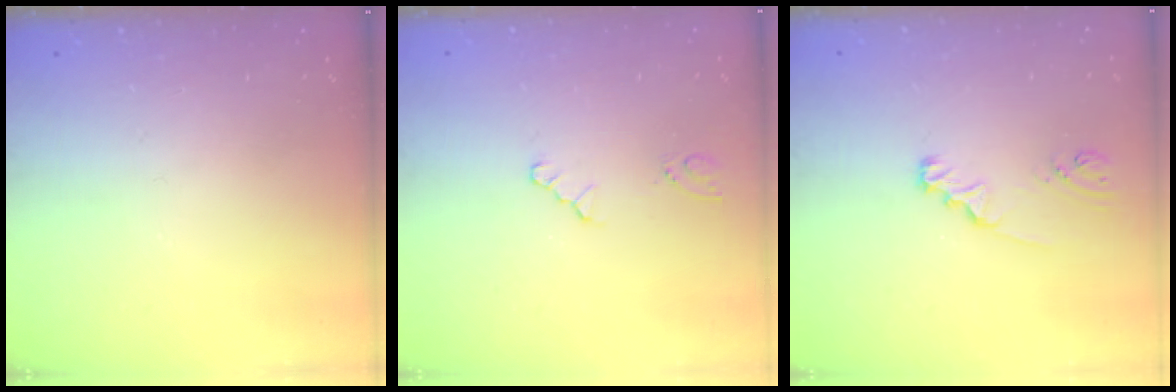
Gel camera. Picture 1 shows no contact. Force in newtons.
{"total": 1.3, "press": 1.2, "slide": 0.2}
{"total": 2.1, "press": 2.1, "slide": 0.2}